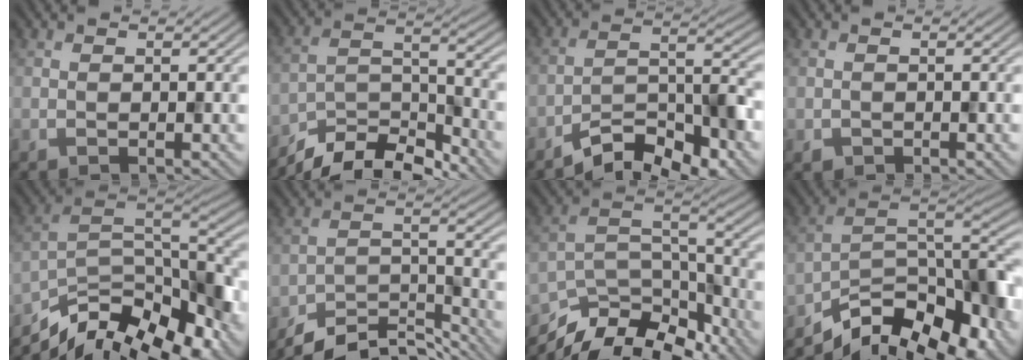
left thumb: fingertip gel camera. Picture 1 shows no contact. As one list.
[{"total": 9.7, "force": [-8.5, 2.6, 4.0], "torque": [-0.067, 0.005, -0.164]}, {"total": 8.4, "force": [-6.2, 2.5, 5.2], "torque": [-0.078, 0.009, -0.117]}, {"total": 0.8, "force": [-0.4, 0.7, 0.1], "torque": [-0.001, -0.006, -0.008]}, {"total": 15.2, "force": [-10.5, 6.0, 9.2], "torque": [-0.182, -0.014, -0.173]}, {"total": 8.1, "force": [-7.1, 2.1, 3.2], "torque": [-0.057, 0.001, -0.130]}, {"total": 14.2, "force": [-11.7, 4.8, 6.5], "torque": [-0.134, -0.004, -0.195]}, {"total": 13.6, "force": [-9.2, 5.4, 8.4], "torque": [-0.140, -0.005, -0.164]}]